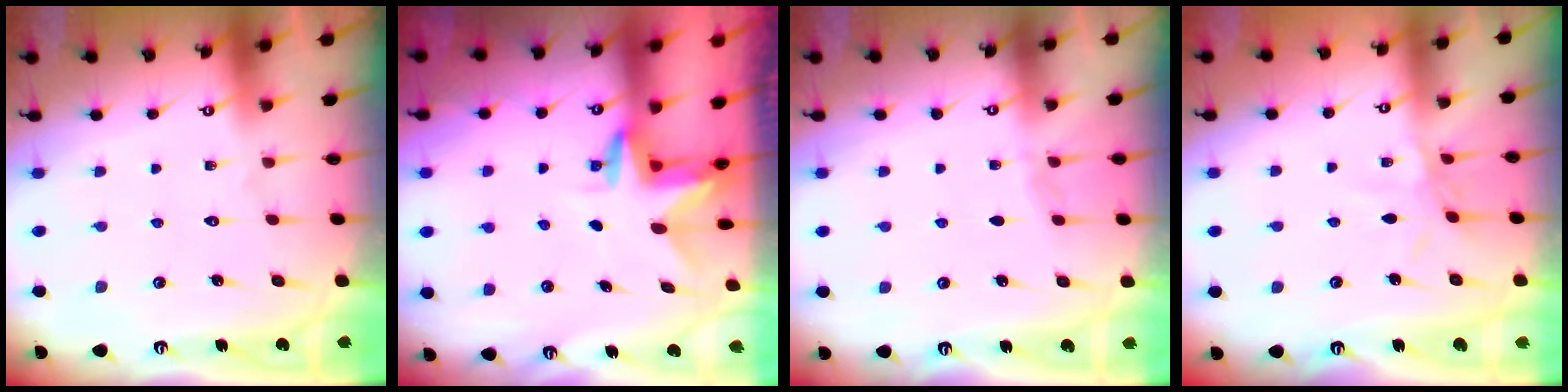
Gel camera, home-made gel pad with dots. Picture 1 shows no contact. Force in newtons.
{"total": 3.0, "press": 3.0, "slide": 0.2}
{"total": 1.0, "press": 1.0, "slide": 0.3}
{"total": 5.3, "press": 5.3, "slide": 0.4}